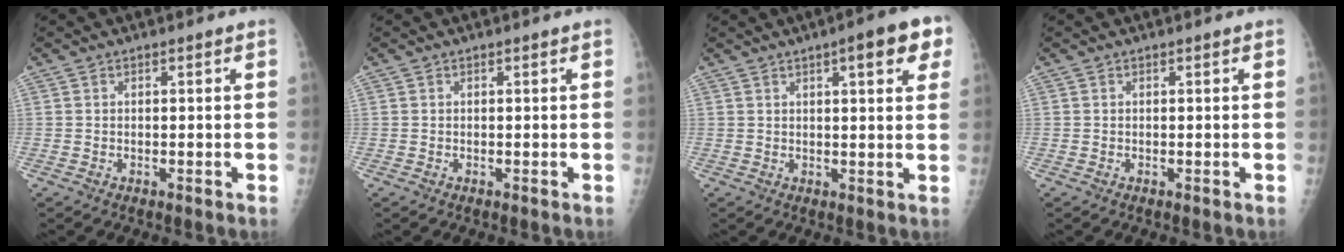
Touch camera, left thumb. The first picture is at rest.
{"total": 0.0}
{"total": 8.8, "force": [4.1, 2.2, 7.4], "torque": [-0.075, -0.004, 0.047]}
{"total": 0.0}